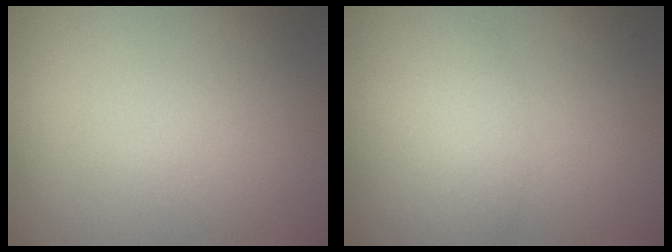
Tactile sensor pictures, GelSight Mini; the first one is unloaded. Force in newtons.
{"total": 3.0, "press": 3.0, "slide": 0.1}